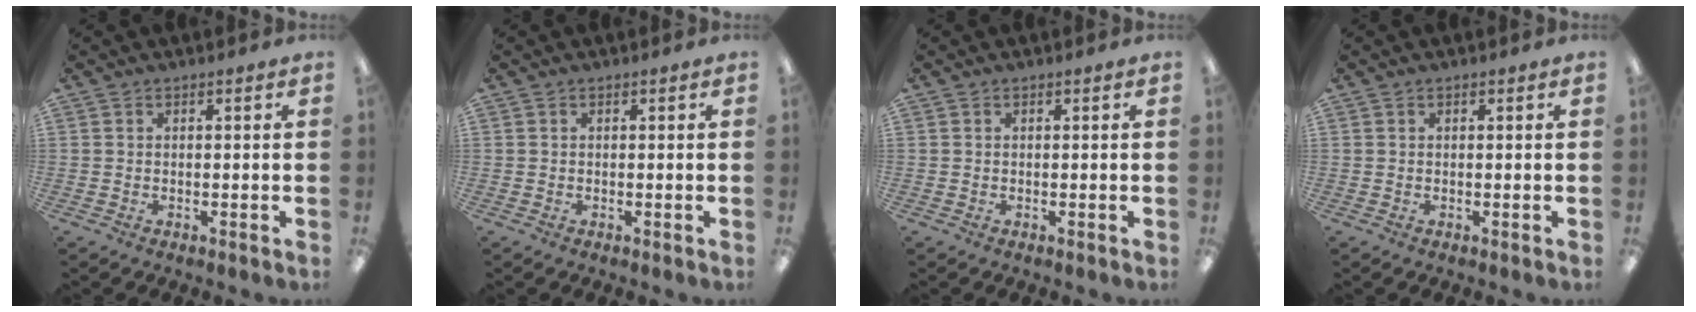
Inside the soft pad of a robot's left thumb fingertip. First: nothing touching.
{"total": 0.0}
{"total": 0.0}
{"total": 0.0}